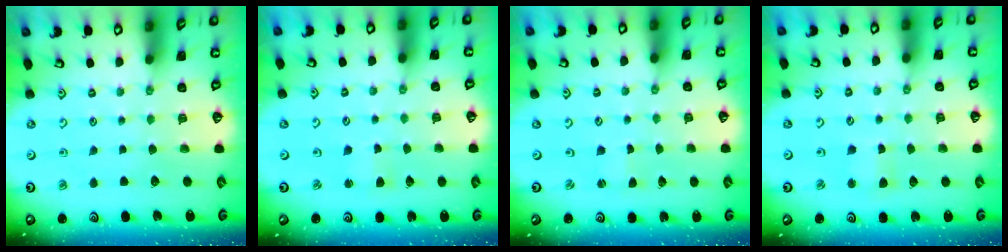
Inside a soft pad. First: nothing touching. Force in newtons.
{"total": 2.8, "press": 2.8, "slide": 0.3}
{"total": 0.7, "press": 0.7, "slide": 0.1}
{"total": 3.9, "press": 3.9, "slide": 0.2}